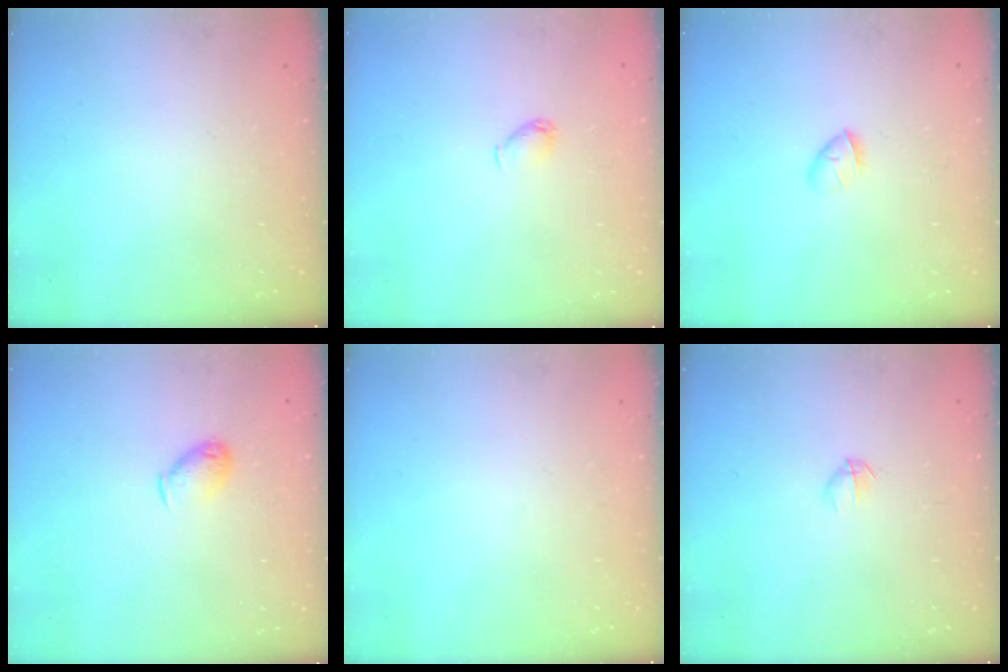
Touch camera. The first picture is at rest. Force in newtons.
{"total": 3.3, "press": 3.3, "slide": 0.6}
{"total": 3.4, "press": 3.2, "slide": 1.0}
{"total": 5.9, "press": 5.8, "slide": 0.4}
{"total": 0.0}
{"total": 2.8, "press": 2.7, "slide": 0.9}